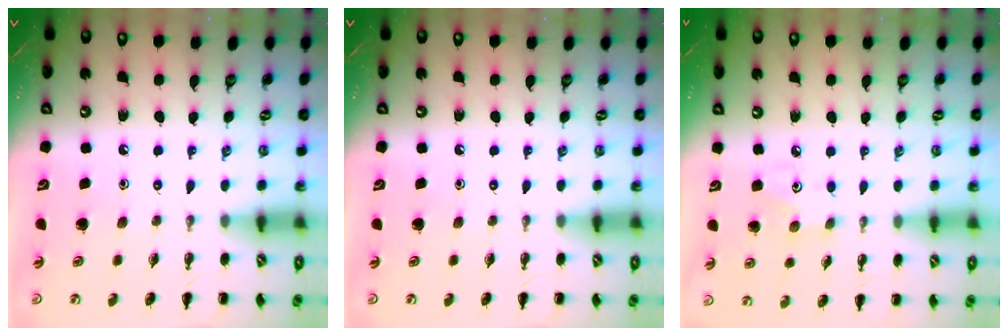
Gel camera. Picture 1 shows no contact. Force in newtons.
{"total": 0.0}
{"total": 2.5, "press": 2.4, "slide": 0.7}